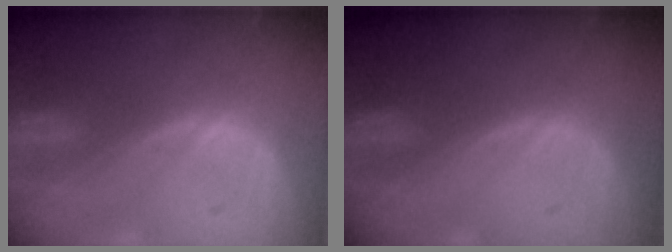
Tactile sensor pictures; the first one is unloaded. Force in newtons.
{"total": 0.0}